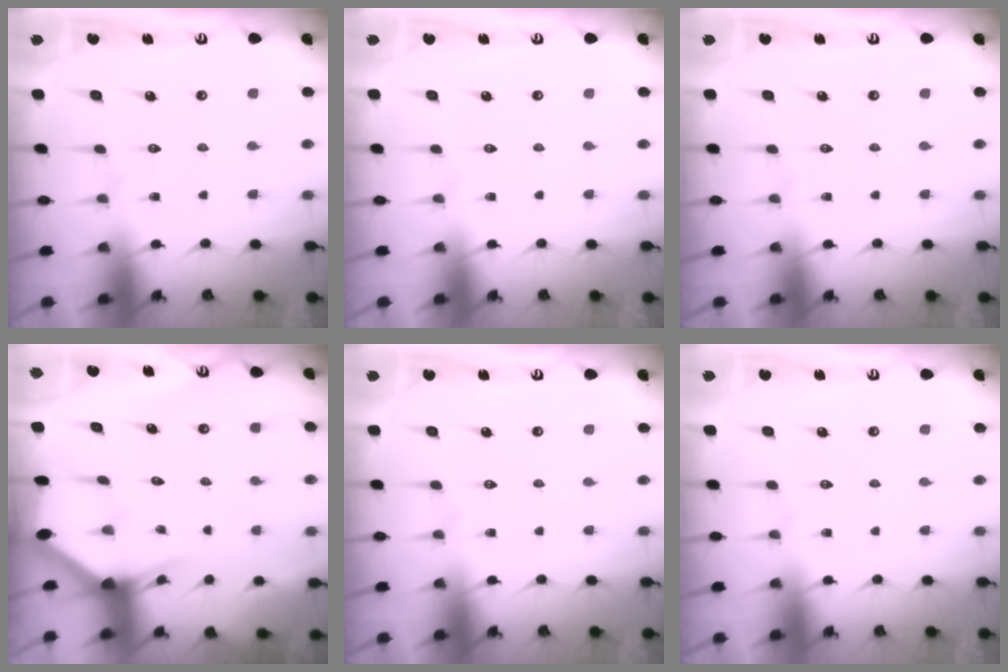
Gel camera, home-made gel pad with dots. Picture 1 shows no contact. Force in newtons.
{"total": 0.0}
{"total": 0.0}
{"total": 3.1, "press": 3.1, "slide": 0.2}
{"total": 0.0}
{"total": 0.0}